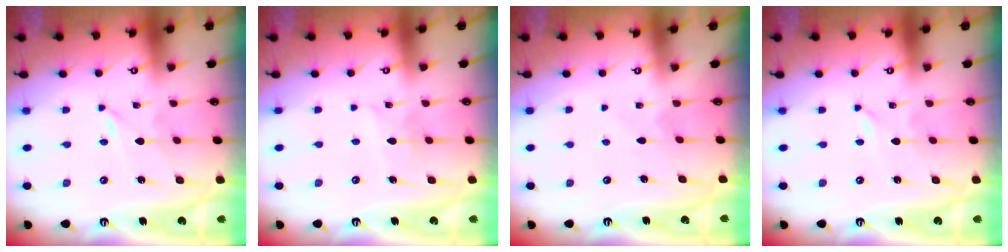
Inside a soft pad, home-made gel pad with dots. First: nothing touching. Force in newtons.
{"total": 3.2, "press": 3.1, "slide": 0.2}
{"total": 3.0, "press": 3.0, "slide": 0.3}
{"total": 0.0}